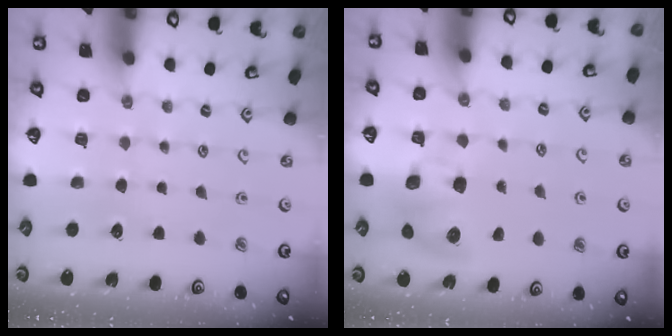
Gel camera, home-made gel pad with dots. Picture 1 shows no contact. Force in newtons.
{"total": 8.7, "press": 8.6, "slide": 1.3}